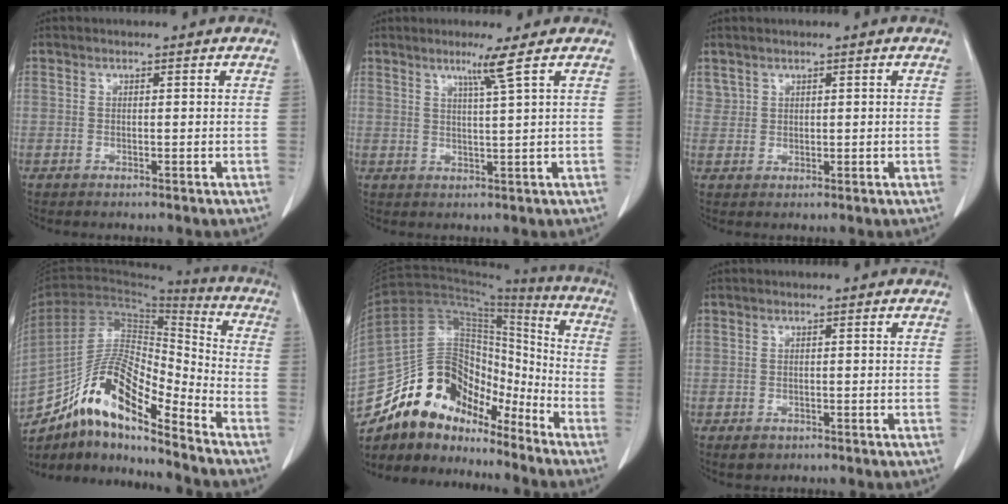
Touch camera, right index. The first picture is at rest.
{"total": 3.4, "force": [1.9, -1.4, 2.4], "torque": [-0.048, -0.011, 0.041]}
{"total": 1.6, "force": [1.1, 1.2, 0.2], "torque": [0.002, 0.002, 0.023]}
{"total": 15.2, "force": [-11.0, 3.3, 9.9], "torque": [-0.172, 0.032, -0.193]}
{"total": 17.2, "force": [-13.5, 7.7, 7.2], "torque": [-0.112, 0.078, -0.238]}
{"total": 1.7, "force": [-0.8, 1.4, 0.5], "torque": [-0.008, 0.001, -0.006]}